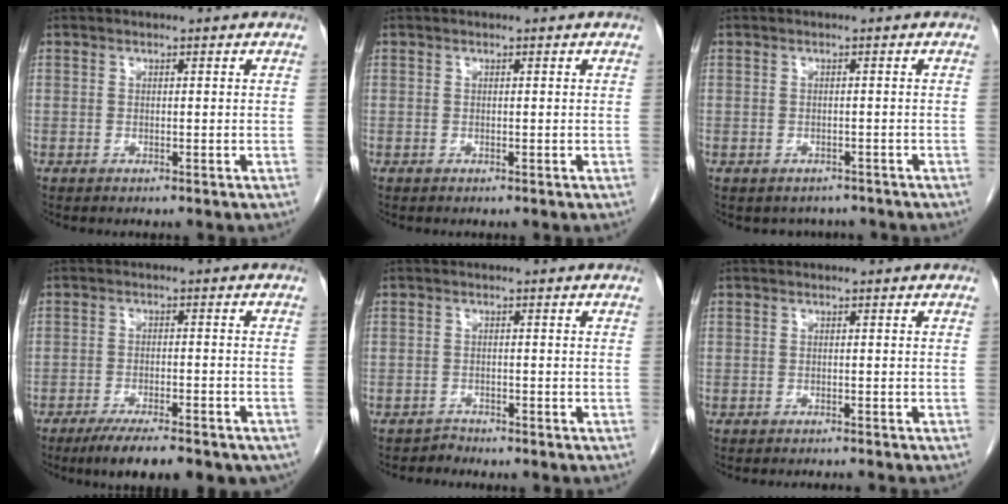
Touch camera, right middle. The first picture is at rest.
{"total": 0.0}
{"total": 2.9, "force": [-2.5, 1.5, 0.1], "torque": [-0.001, 0.006, -0.033]}
{"total": 12.0, "force": [-9.2, 2.8, 7.1], "torque": [-0.086, -0.007, -0.129]}
{"total": 0.6, "force": [0.0, 0.1, -0.6], "torque": [0.015, -0.005, 0.000]}
{"total": 2.4, "force": [-2.2, -0.5, 0.6], "torque": [-0.003, -0.003, -0.029]}